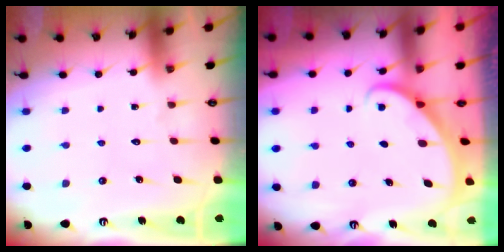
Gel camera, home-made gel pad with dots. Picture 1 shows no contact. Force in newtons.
{"total": 2.1, "press": 2.1, "slide": 0.1}